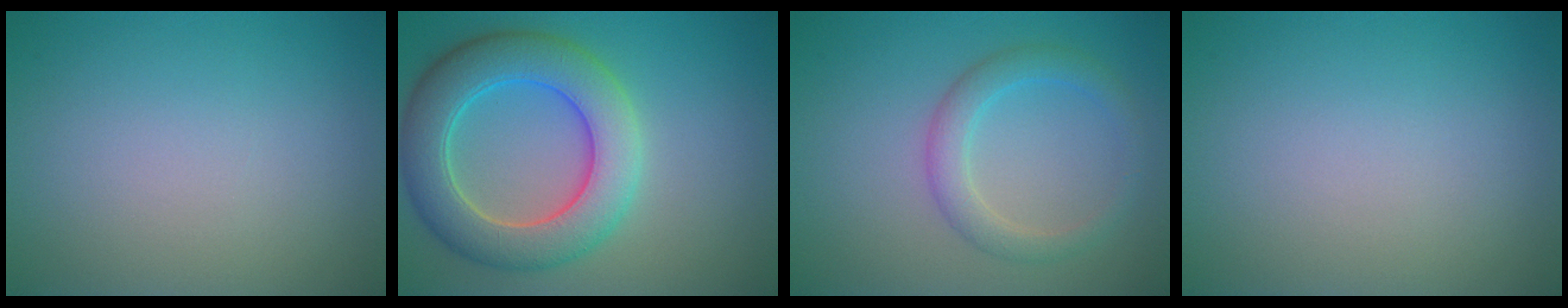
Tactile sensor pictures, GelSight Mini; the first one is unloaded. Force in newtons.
{"total": 8.0, "press": 7.9, "slide": 0.7}
{"total": 2.8, "press": 2.8, "slide": 0.1}
{"total": 0.0}